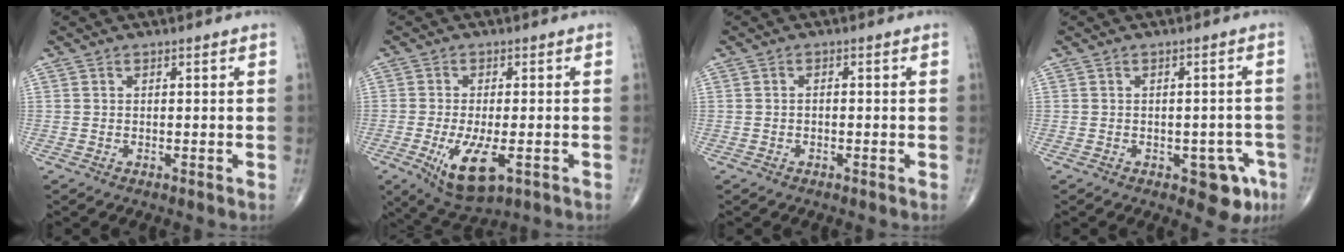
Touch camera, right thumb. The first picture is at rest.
{"total": 9.6, "force": [-3.4, 3.8, 8.2], "torque": [-0.149, -0.016, -0.047]}
{"total": 0.7, "force": [-0.3, 0.4, 0.5], "torque": [-0.007, 0.003, -0.007]}
{"total": 6.2, "force": [-2.9, 3.3, 4.4], "torque": [-0.021, 0.014, -0.031]}